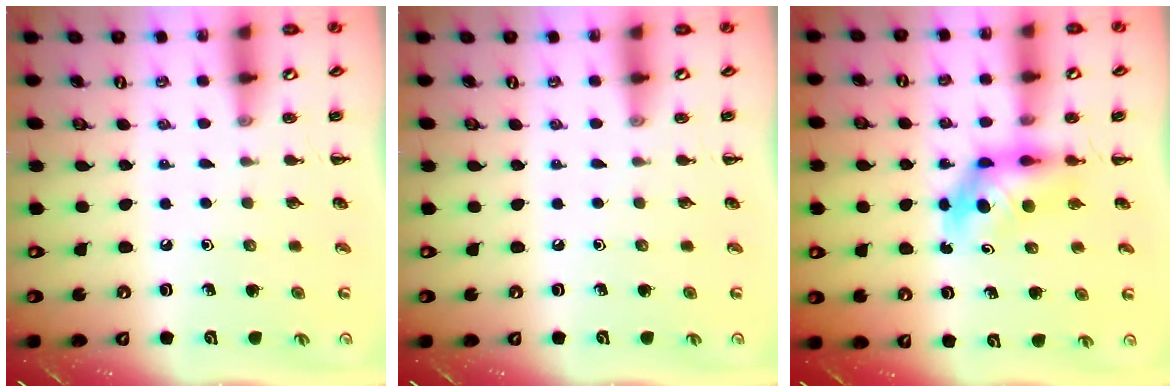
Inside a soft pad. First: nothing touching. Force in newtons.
{"total": 0.0}
{"total": 5.0, "press": 5.0, "slide": 0.9}